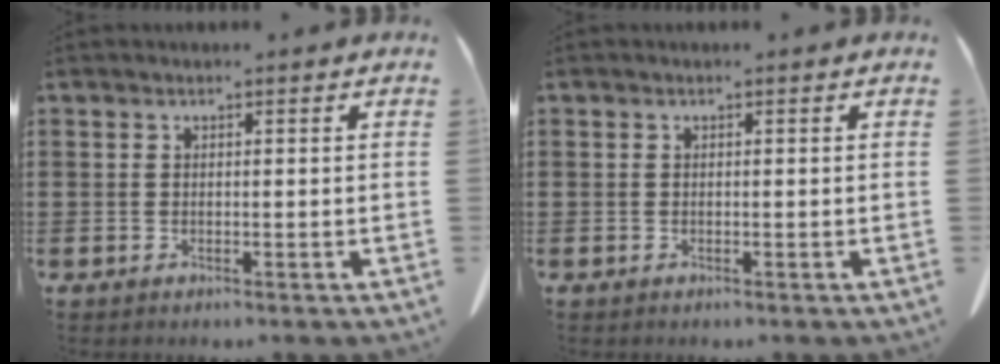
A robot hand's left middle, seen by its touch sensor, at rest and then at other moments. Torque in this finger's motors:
{"motor_torque": [-1.05, -1.09, 0.03, -0.01]}